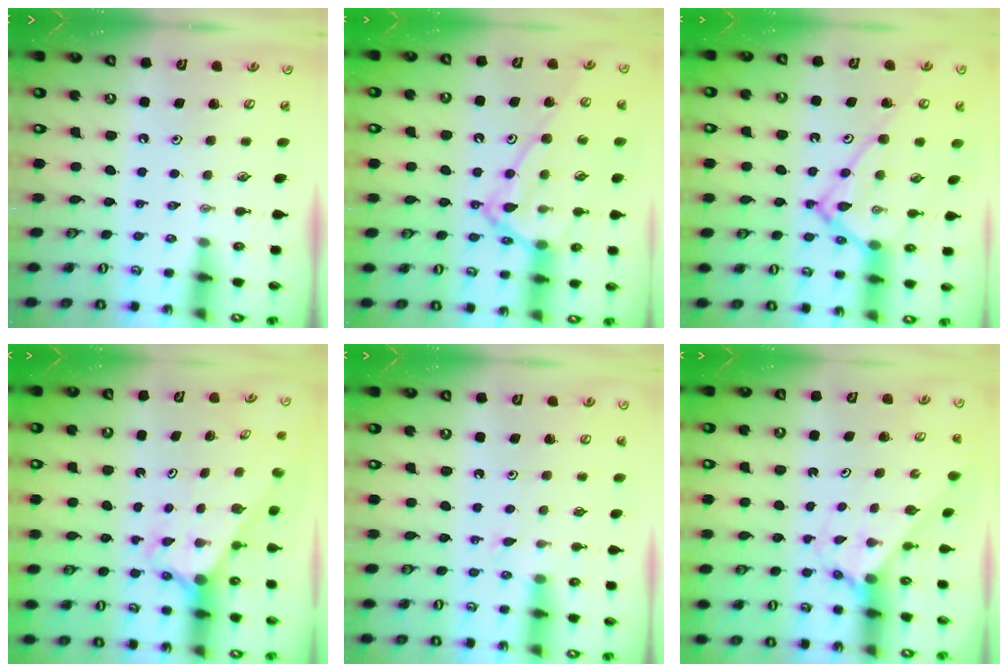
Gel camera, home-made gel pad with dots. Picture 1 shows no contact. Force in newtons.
{"total": 17.2, "press": 17.2, "slide": 1.4}
{"total": 15.3, "press": 15.2, "slide": 0.9}
{"total": 2.6, "press": 2.6, "slide": 0.2}
{"total": 5.5, "press": 5.5, "slide": 0.5}
{"total": 2.6, "press": 2.6, "slide": 0.3}